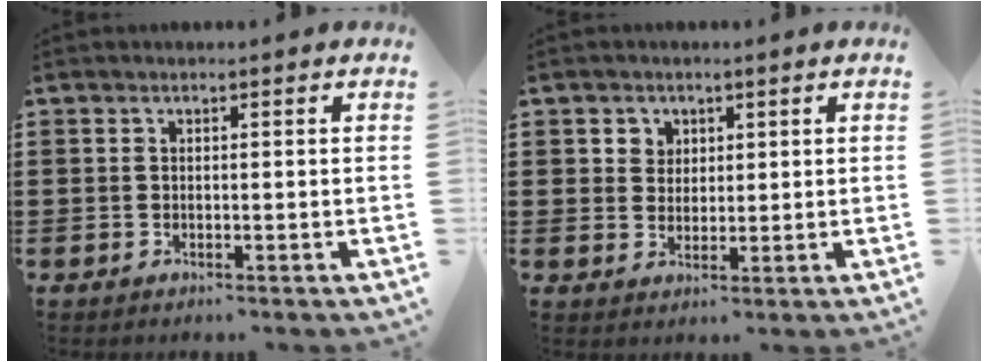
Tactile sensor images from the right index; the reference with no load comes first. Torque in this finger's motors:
{"motor_torque": [0.01, -0.01, 0.01, 0.01]}